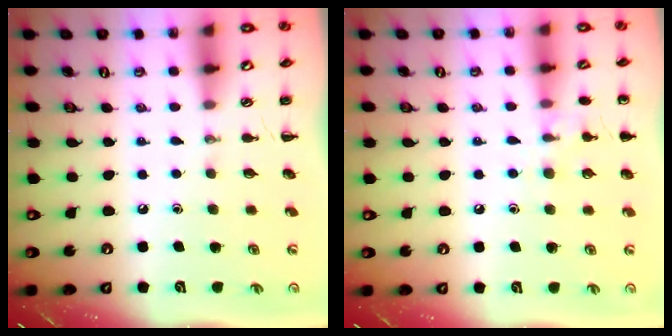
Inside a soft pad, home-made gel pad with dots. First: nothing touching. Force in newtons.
{"total": 8.3, "press": 8.0, "slide": 2.1}